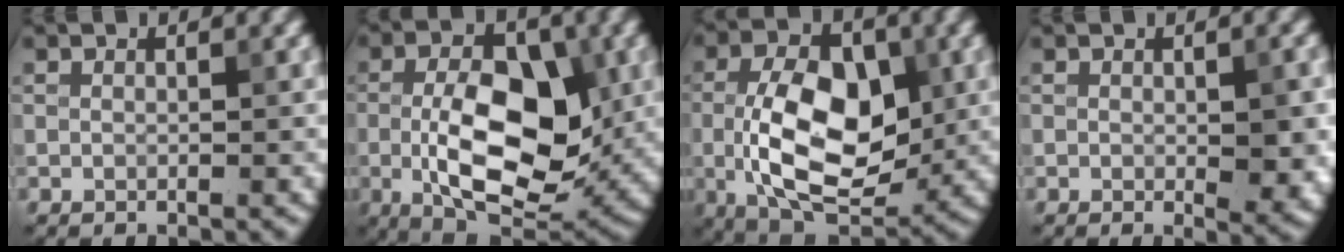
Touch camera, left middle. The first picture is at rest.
{"total": 10.6, "force": [-1.0, 5.4, 9.1], "torque": [-0.148, -0.003, -0.017]}
{"total": 10.8, "force": [-0.7, 6.3, 8.8], "torque": [-0.159, -0.007, -0.010]}
{"total": 3.4, "force": [-0.3, 1.2, 3.2], "torque": [-0.045, -0.007, 0.001]}